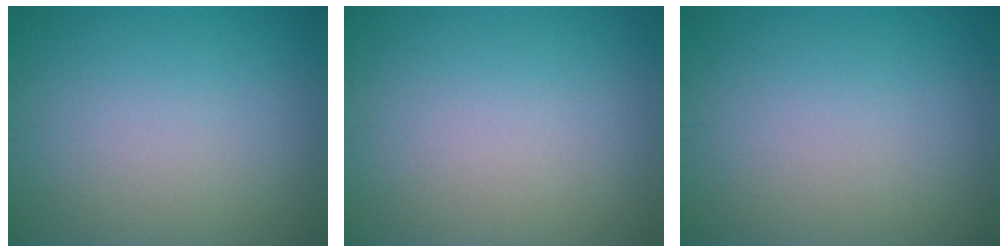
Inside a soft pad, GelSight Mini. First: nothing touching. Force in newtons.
{"total": 0.0}
{"total": 0.0}